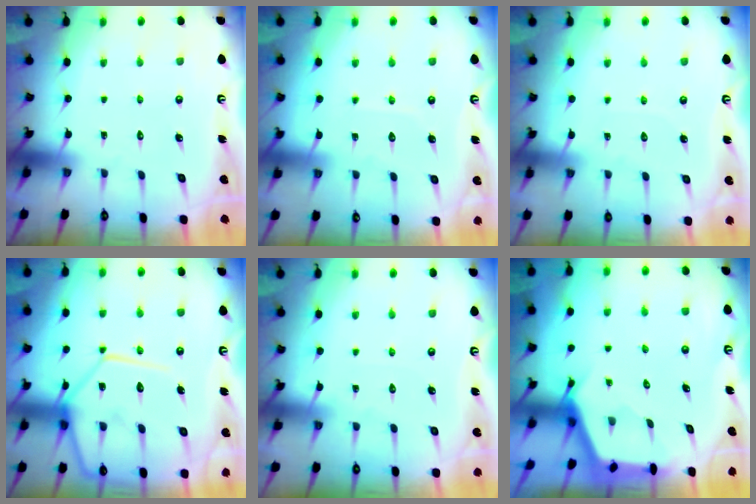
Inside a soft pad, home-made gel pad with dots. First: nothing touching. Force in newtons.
{"total": 4.0, "press": 4.0, "slide": 0.6}
{"total": 2.9, "press": 2.8, "slide": 0.4}
{"total": 16.8, "press": 16.7, "slide": 1.7}
{"total": 3.5, "press": 3.5, "slide": 0.5}
{"total": 2.6, "press": 2.5, "slide": 0.3}